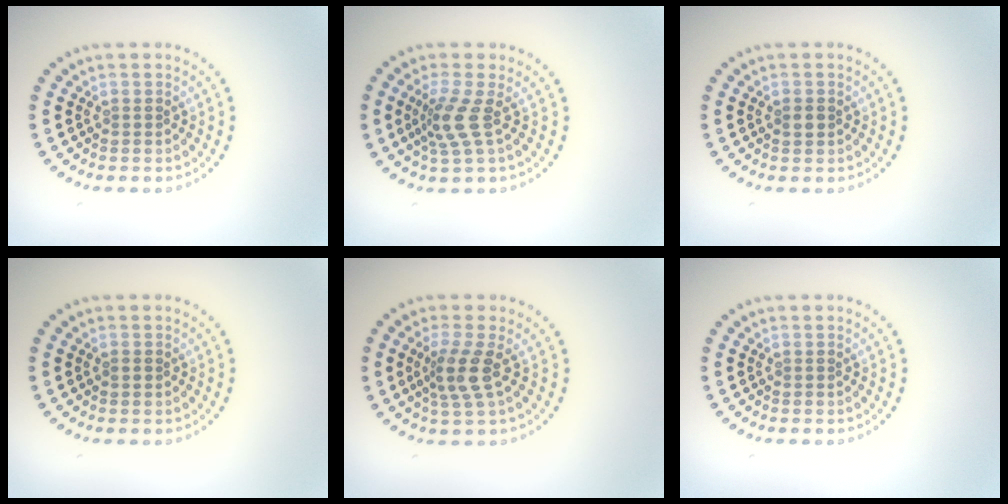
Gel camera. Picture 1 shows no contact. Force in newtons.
{"total": 2.8, "press": 2.0, "slide": 1.9}
{"total": 1.2, "press": 1.2, "slide": 0.1}
{"total": 0.6, "press": 0.6, "slide": 0.1}
{"total": 2.8, "press": 2.2, "slide": 1.8}
{"total": 0.0}